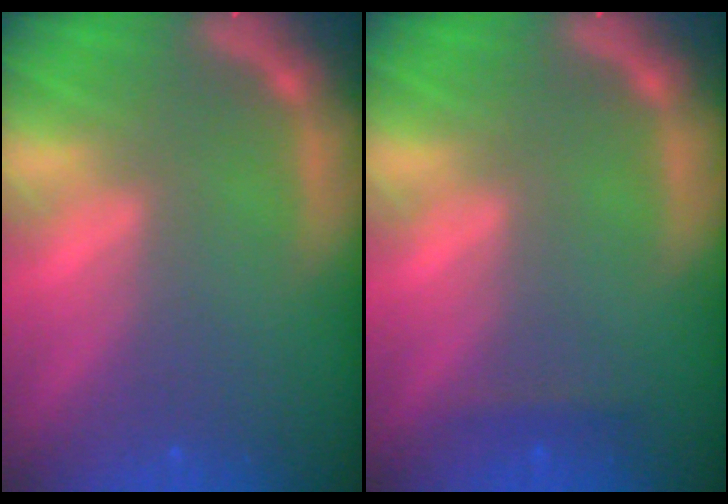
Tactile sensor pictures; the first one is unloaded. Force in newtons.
{"total": 0.9}